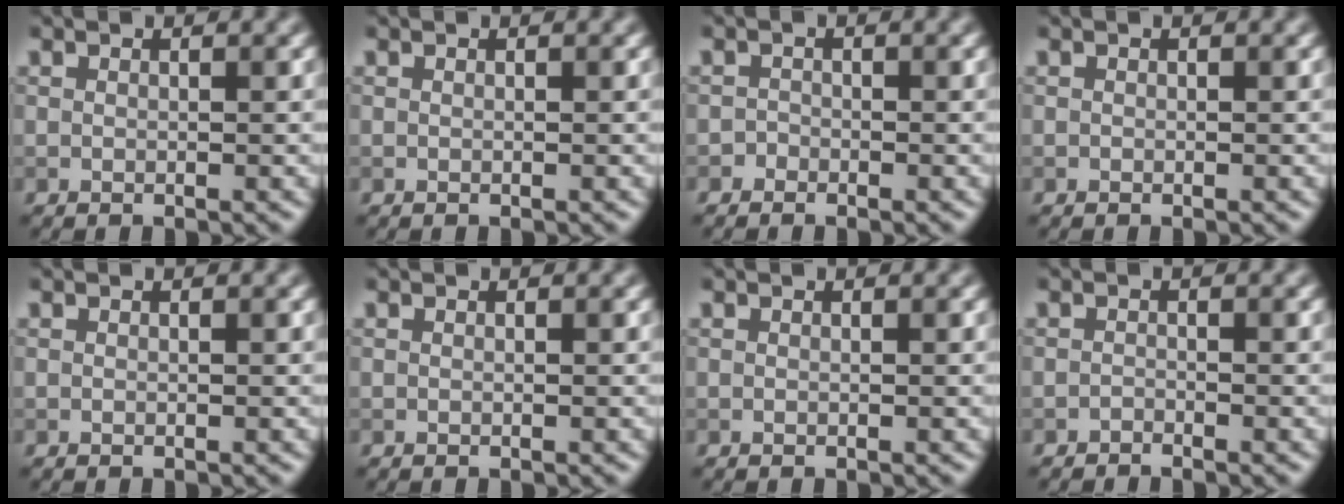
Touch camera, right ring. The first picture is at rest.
{"total": 0.0}
{"total": 0.8, "force": [-0.6, 0.5, -0.1], "torque": [0.006, 0.002, -0.012]}
{"total": 0.0}
{"total": 0.0}
{"total": 0.0}
{"total": 0.0}
{"total": 0.7, "force": [-0.7, 0.1, 0.0], "torque": [0.002, 0.001, -0.014]}